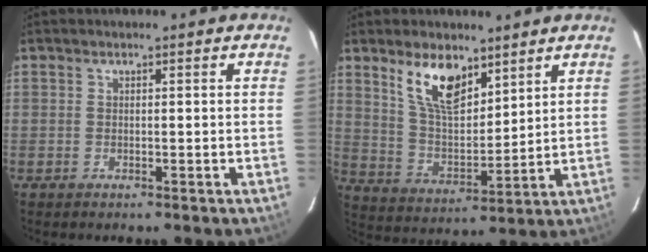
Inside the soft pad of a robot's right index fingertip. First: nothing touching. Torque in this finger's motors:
{"motor_torque": [0.85, 0.78, 0.36, 0.12]}